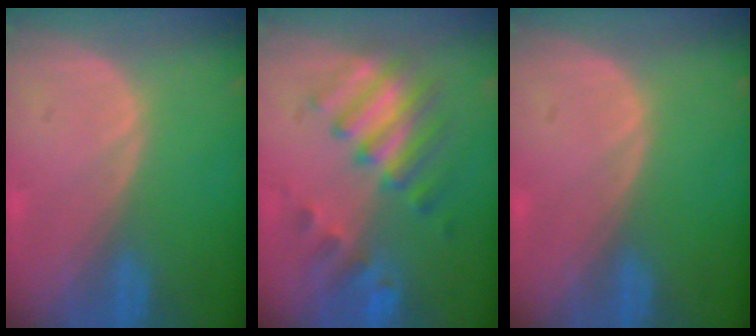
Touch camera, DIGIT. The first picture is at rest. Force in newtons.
{"total": 7.9, "press": 7.6, "slide": 1.9}
{"total": 0.0}